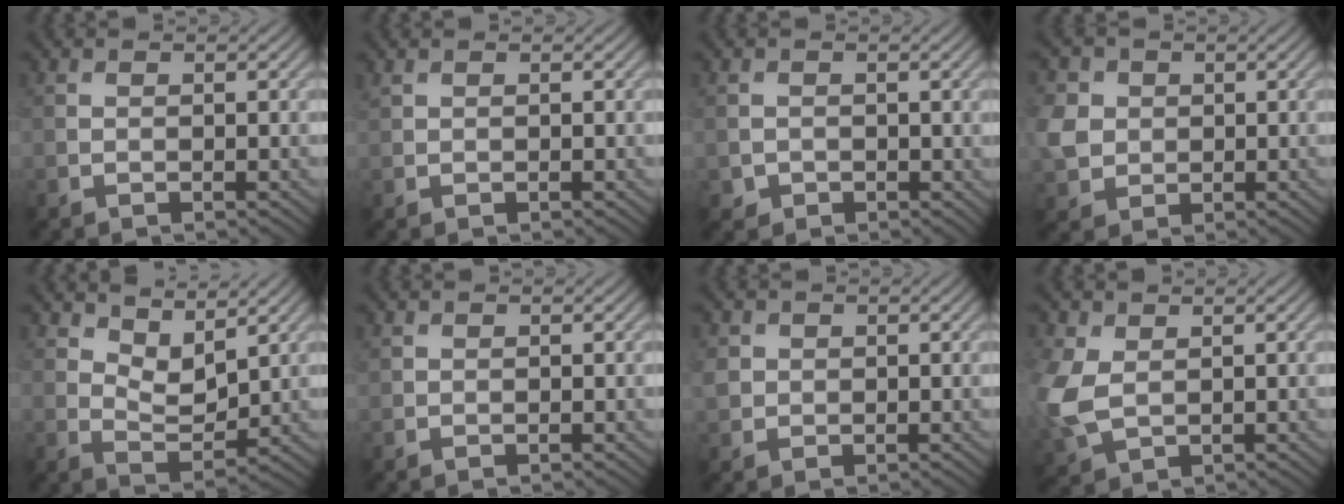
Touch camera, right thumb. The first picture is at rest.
{"total": 0.6, "force": [0.5, 0.1, 0.3], "torque": [-0.010, 0.003, 0.013]}
{"total": 1.2, "force": [-0.3, 1.1, 0.2], "torque": [-0.001, -0.008, -0.008]}
{"total": 5.1, "force": [0.5, 4.5, 2.2], "torque": [-0.072, 0.005, 0.004]}
{"total": 5.1, "force": [3.8, 2.1, 2.7], "torque": [-0.063, -0.008, 0.066]}
{"total": 0.5, "force": [0.4, 0.4, 0.1], "torque": [-0.001, -0.002, 0.009]}
{"total": 2.2, "force": [0.3, 2.1, 0.7], "torque": [-0.022, -0.001, 0.006]}
{"total": 7.4, "force": [0.6, 5.1, 5.3], "torque": [-0.178, -0.003, 0.013]}